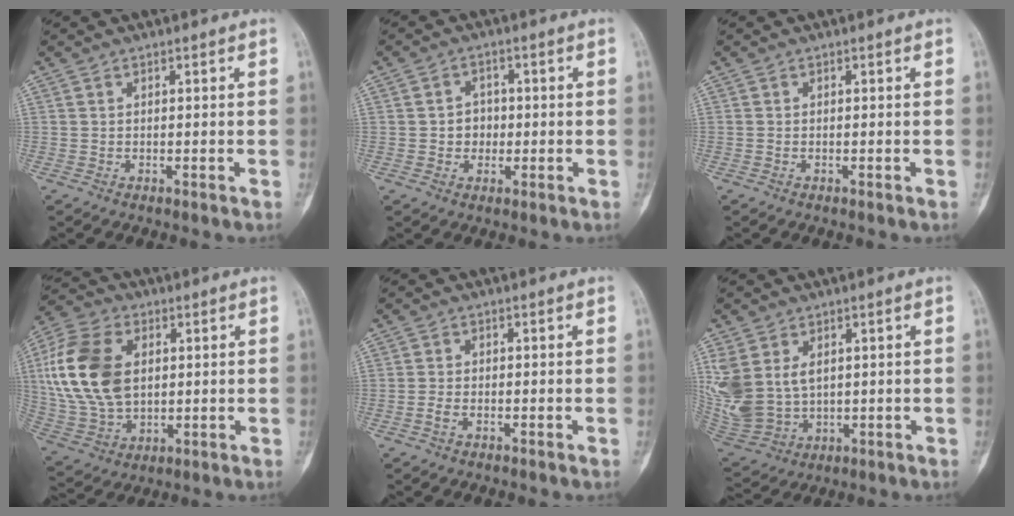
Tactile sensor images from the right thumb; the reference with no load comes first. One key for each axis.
{"total": 3.7, "fx": -0.4, "fy": 3.4, "fz": 1.6, "tx": 0.004, "ty": 0.009, "tz": -0.010}
{"total": 0.0}
{"total": 18.2, "fx": 3.2, "fy": 11.9, "fz": 13.4, "tx": -0.273, "ty": 0.002, "tz": 0.064}
{"total": 1.7, "fx": -0.8, "fy": 0.9, "fz": 1.2, "tx": -0.027, "ty": 0.004, "tz": -0.019}
{"total": 13.3, "fx": 3.4, "fy": 9.7, "fz": 8.5, "tx": -0.212, "ty": -0.010, "tz": 0.095}